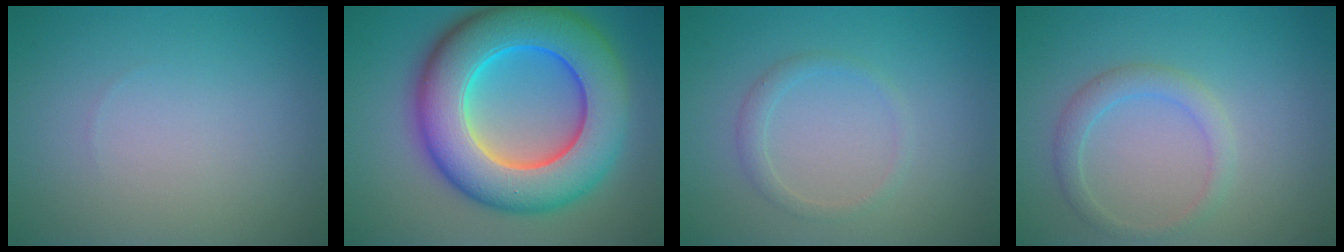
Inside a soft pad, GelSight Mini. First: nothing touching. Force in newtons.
{"total": 13.3, "press": 13.3, "slide": 0.2}
{"total": 1.3, "press": 1.3, "slide": 0.2}
{"total": 2.1, "press": 2.1, "slide": 0.1}